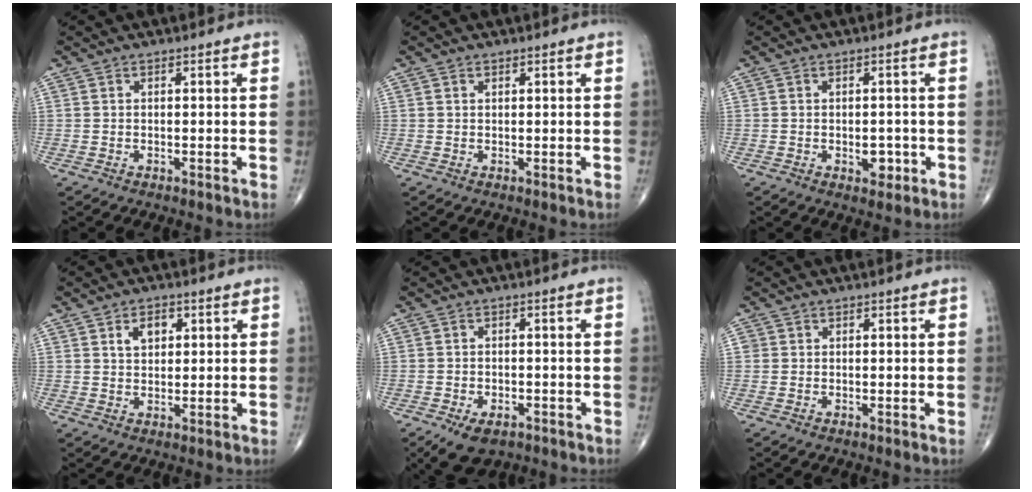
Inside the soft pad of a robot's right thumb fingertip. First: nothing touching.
{"total": 0.5, "force": [0.3, 0.4, 0.2], "torque": [-0.001, -0.002, 0.005]}
{"total": 3.3, "force": [-0.9, 2.1, 2.4], "torque": [-0.016, 0.002, -0.007]}
{"total": 4.3, "force": [1.7, 2.9, 2.7], "torque": [-0.027, -0.005, 0.028]}
{"total": 6.5, "force": [-3.8, 3.7, 3.7], "torque": [-0.057, 0.006, -0.056]}
{"total": 0.9, "force": [0.1, 0.9, 0.1], "torque": [0.006, 0.003, 0.001]}